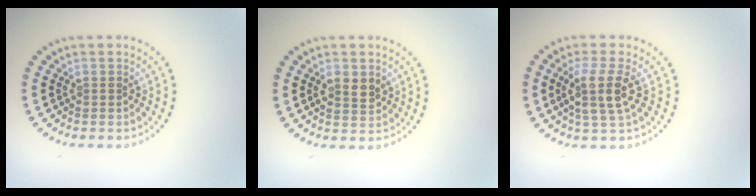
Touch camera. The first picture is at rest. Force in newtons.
{"total": 2.1, "press": 2.1, "slide": 0.3}
{"total": 3.3, "press": 2.8, "slide": 1.8}